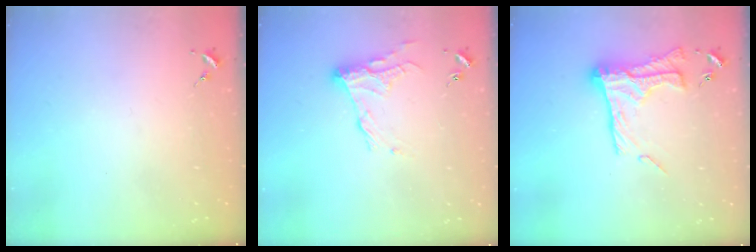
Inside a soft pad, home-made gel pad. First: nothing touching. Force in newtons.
{"total": 11.5, "press": 11.5, "slide": 0.7}
{"total": 17.7, "press": 17.7, "slide": 1.3}